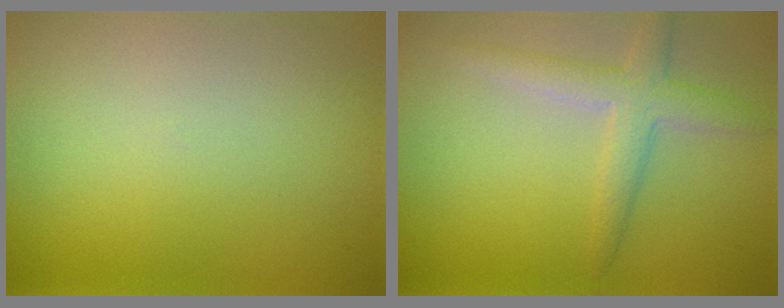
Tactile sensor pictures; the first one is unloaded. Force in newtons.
{"total": 3.2, "press": 3.2, "slide": 0.2}